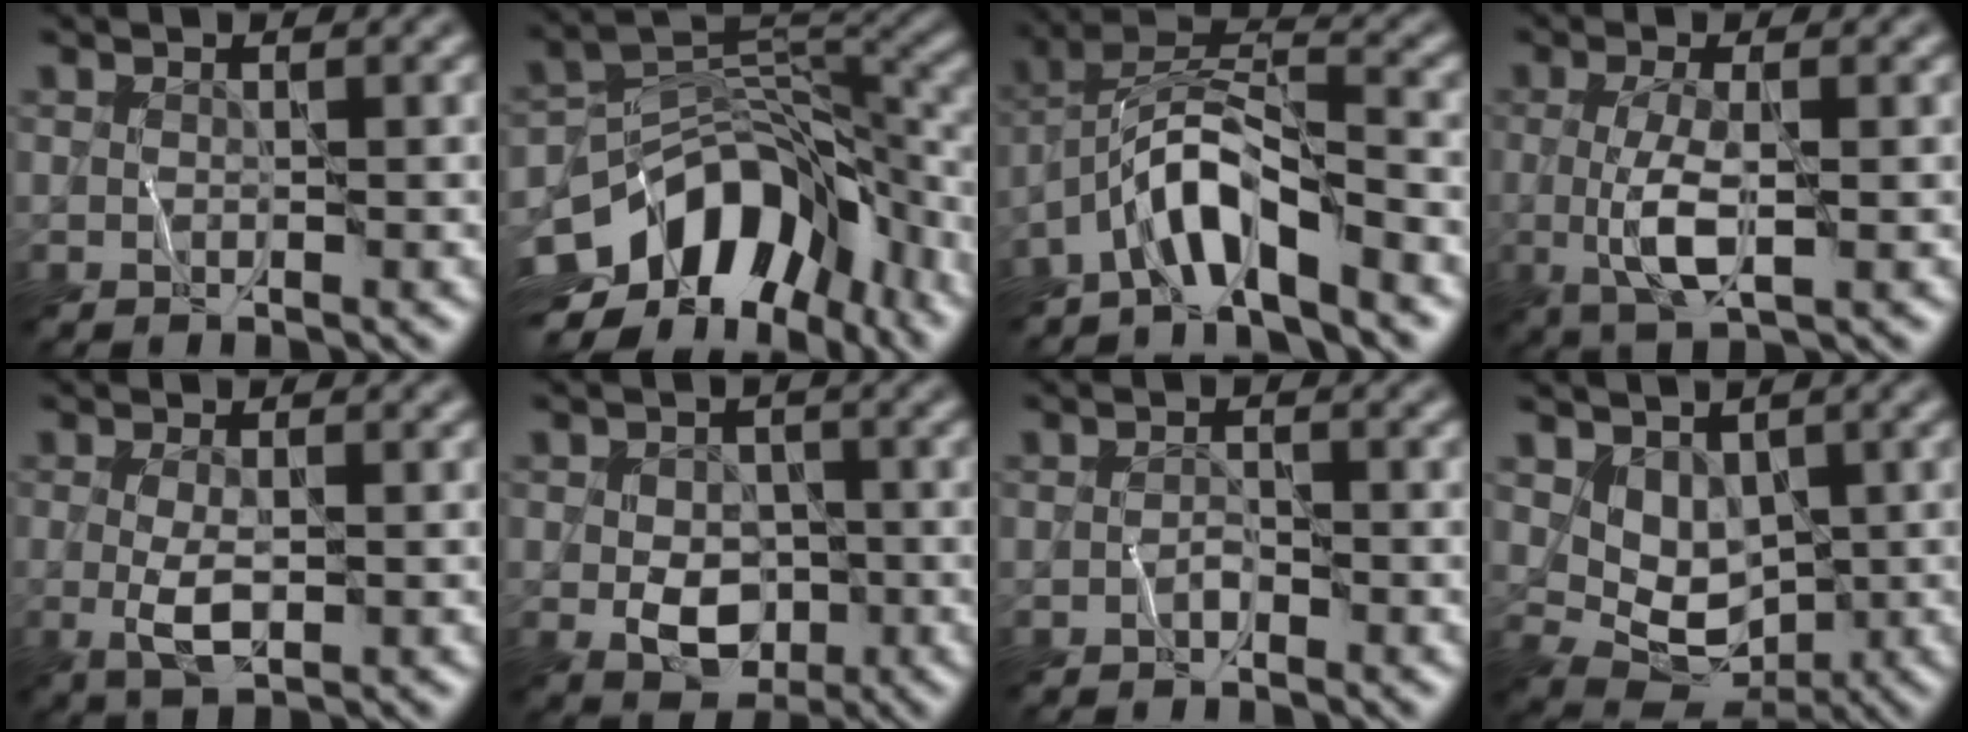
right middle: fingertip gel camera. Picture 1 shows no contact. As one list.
[{"total": 13.0, "force": [-5.7, 8.2, 8.4], "torque": [-0.137, 0.005, -0.106]}, {"total": 5.8, "force": [-3.7, 1.5, 4.1], "torque": [-0.072, 0.012, -0.079]}, {"total": 3.9, "force": [-0.2, 1.0, 3.8], "torque": [-0.084, -0.007, -0.006]}, {"total": 2.8, "force": [-0.2, 1.1, 2.6], "torque": [-0.058, -0.010, -0.003]}, {"total": 4.5, "force": [-0.9, 3.3, 2.9], "torque": [-0.042, -0.005, -0.017]}, {"total": 0.6, "force": [-0.5, 0.3, 0.3], "torque": [-0.002, 0.005, -0.011]}, {"total": 4.8, "force": [1.3, 3.5, 3.0], "torque": [-0.053, -0.020, 0.032]}]